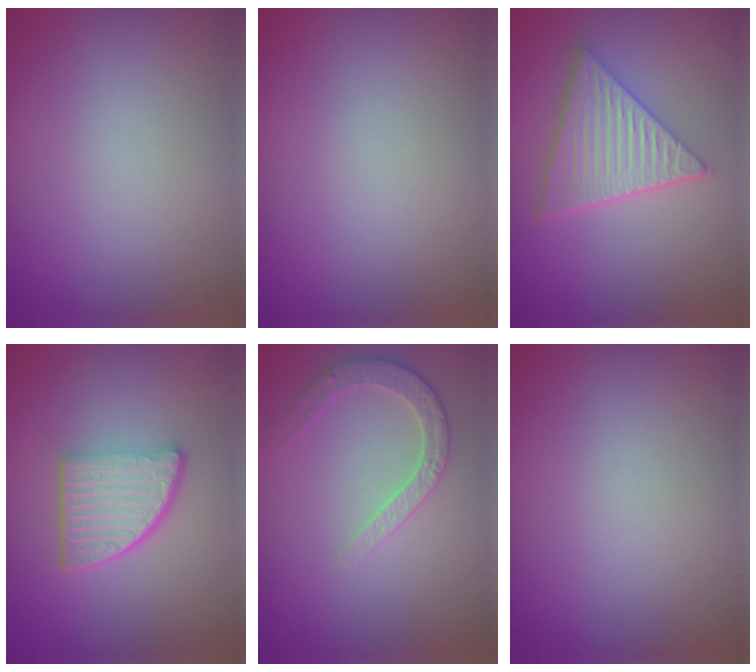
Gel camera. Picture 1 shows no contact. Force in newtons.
{"total": 0.0}
{"total": 5.6, "press": 4.5, "slide": 3.3}
{"total": 5.3, "press": 3.8, "slide": 3.7}
{"total": 2.9, "press": 2.8, "slide": 0.7}
{"total": 0.0}